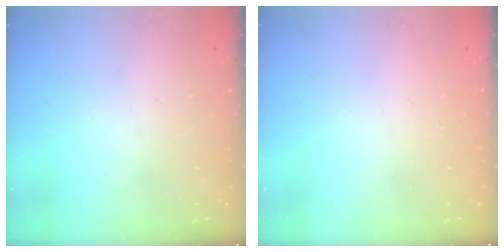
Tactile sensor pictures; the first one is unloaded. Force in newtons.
{"total": 0.0}